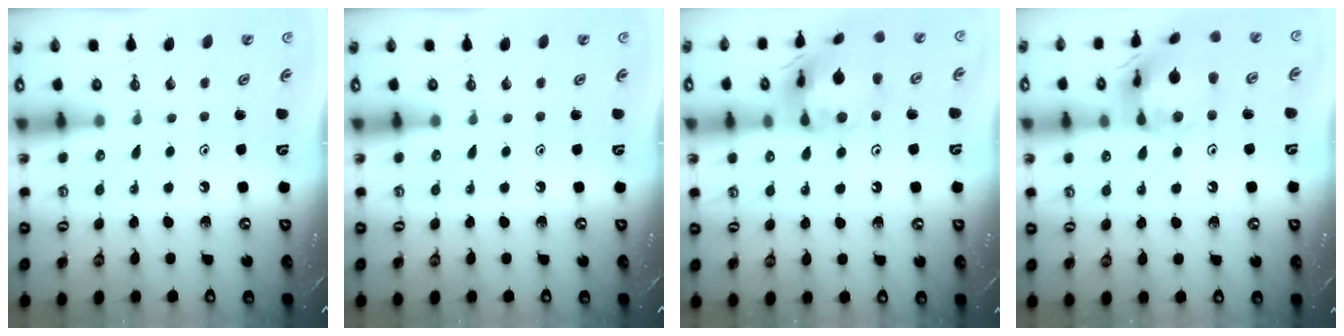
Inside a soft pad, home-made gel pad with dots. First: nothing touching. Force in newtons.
{"total": 0.0}
{"total": 19.0, "press": 18.9, "slide": 2.3}
{"total": 18.9, "press": 18.8, "slide": 2.0}